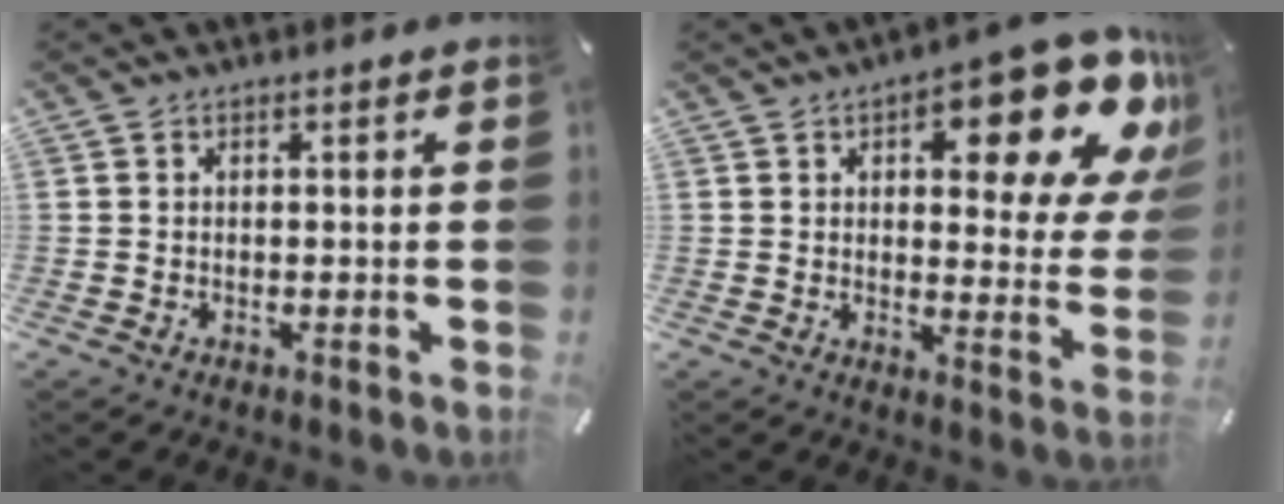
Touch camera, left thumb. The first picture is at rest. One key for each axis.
{"total": 19.0, "fx": 10.0, "fy": 8.0, "fz": 14.1, "tx": -0.169, "ty": -0.073, "tz": 0.157}